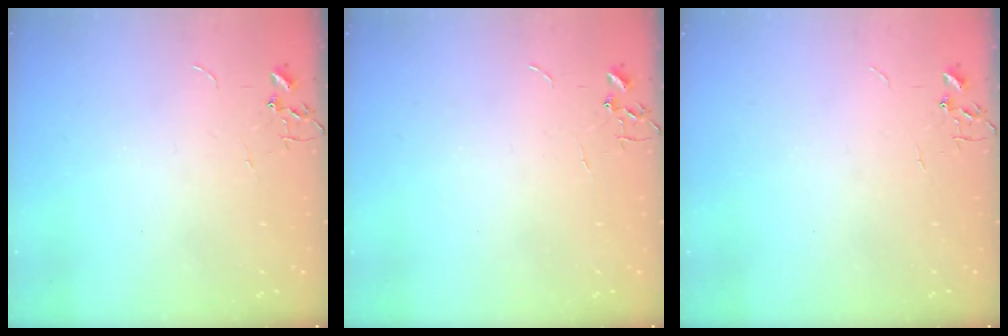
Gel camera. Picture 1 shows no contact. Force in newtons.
{"total": 0.0}
{"total": 0.0}